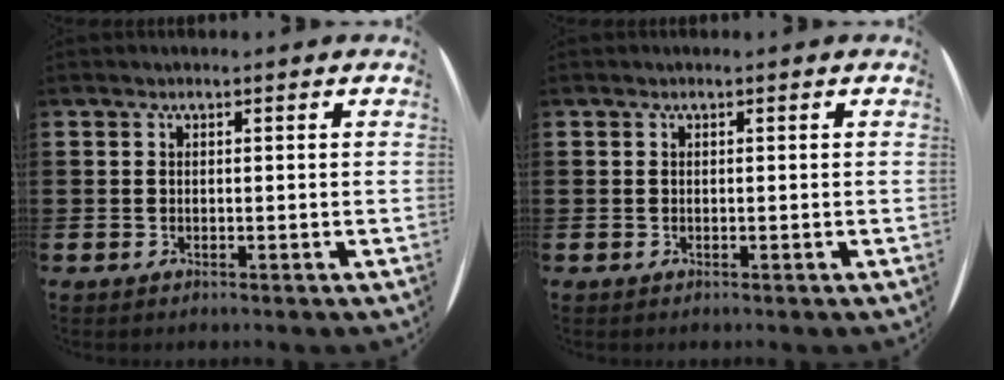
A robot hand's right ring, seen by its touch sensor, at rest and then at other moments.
{"total": 0.0}